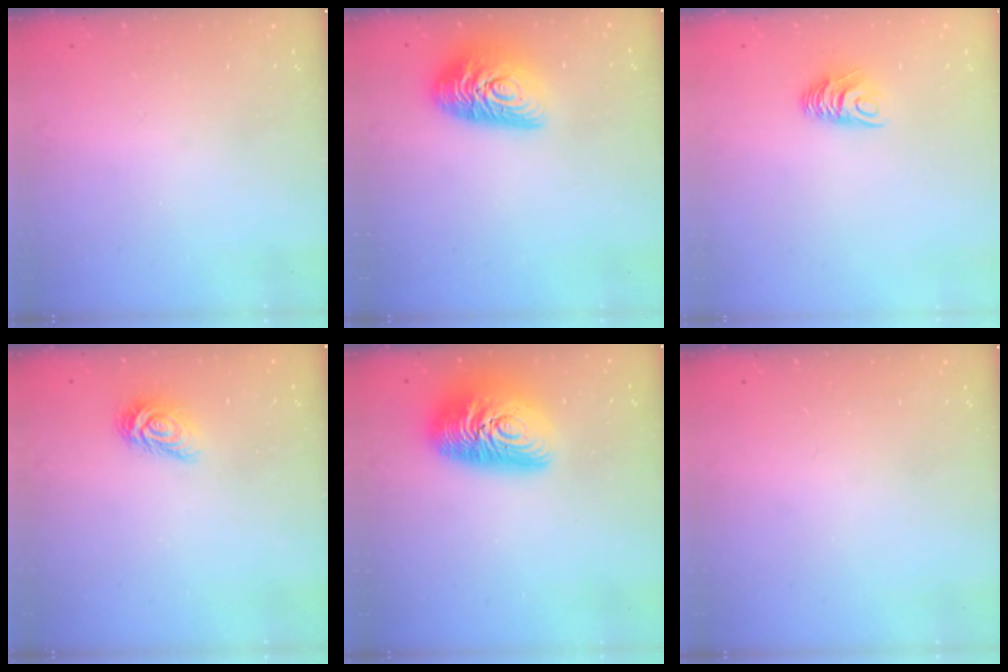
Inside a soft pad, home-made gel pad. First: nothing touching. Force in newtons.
{"total": 12.8, "press": 12.8, "slide": 0.9}
{"total": 7.0, "press": 7.0, "slide": 0.2}
{"total": 6.8, "press": 6.8, "slide": 0.2}
{"total": 18.7, "press": 18.7, "slide": 1.2}
{"total": 0.0}